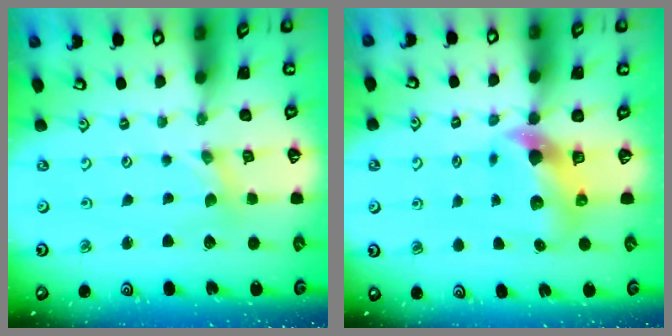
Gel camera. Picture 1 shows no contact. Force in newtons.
{"total": 7.0, "press": 7.0, "slide": 1.0}